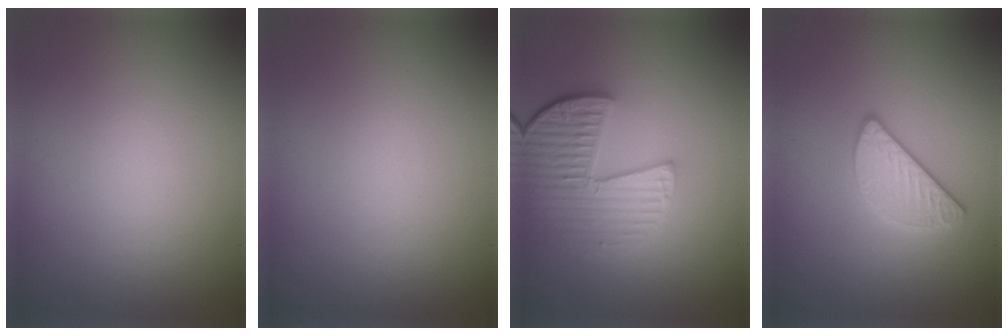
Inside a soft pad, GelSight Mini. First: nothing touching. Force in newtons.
{"total": 0.0}
{"total": 5.2, "press": 4.0, "slide": 3.4}
{"total": 2.6, "press": 2.5, "slide": 0.8}